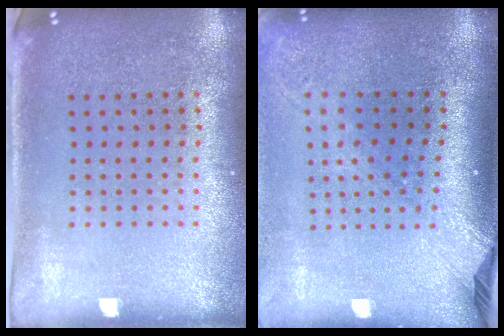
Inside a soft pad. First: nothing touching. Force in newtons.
{"total": 2.3, "press": 1.7, "slide": 1.5}